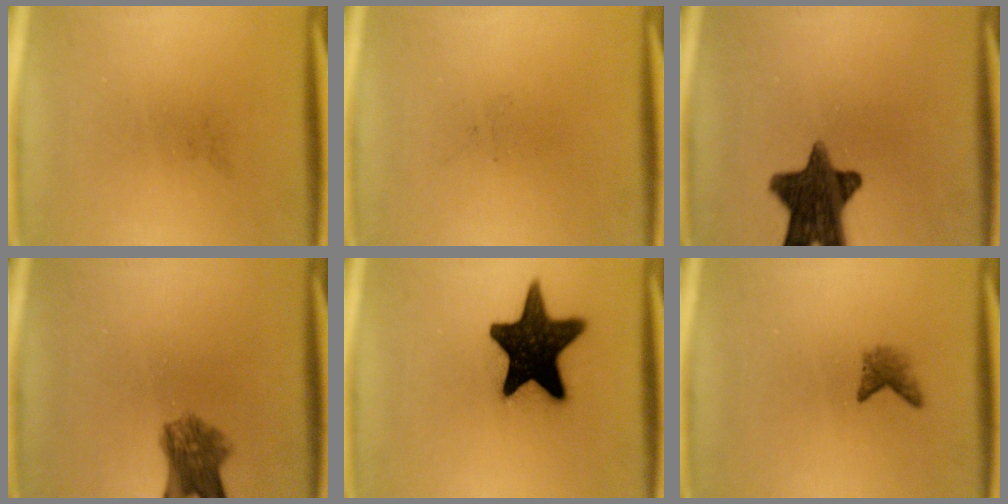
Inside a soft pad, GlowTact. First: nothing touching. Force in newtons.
{"total": 0.0}
{"total": 13.4}
{"total": 6.1}
{"total": 17.9}
{"total": 1.8}